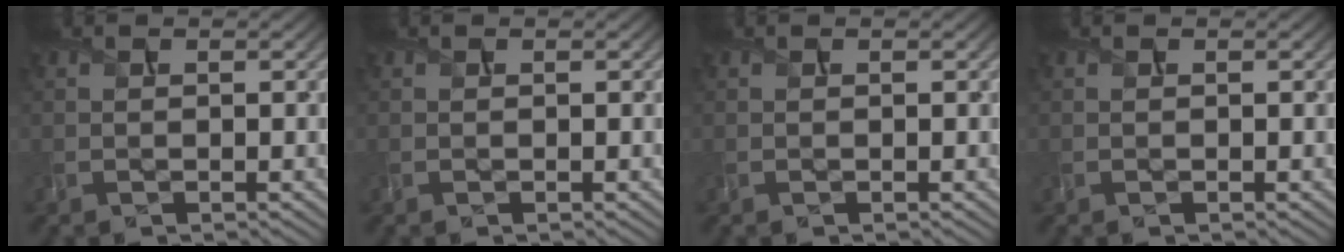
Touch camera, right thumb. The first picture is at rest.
{"total": 0.0}
{"total": 0.0}
{"total": 0.0}